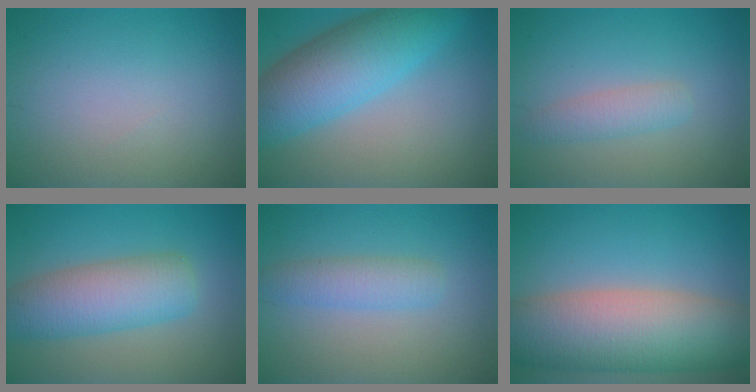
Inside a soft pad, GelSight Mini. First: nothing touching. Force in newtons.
{"total": 9.1, "press": 9.1, "slide": 0.1}
{"total": 2.2, "press": 2.2, "slide": 0.1}
{"total": 6.9, "press": 6.9, "slide": 0.2}
{"total": 2.8, "press": 2.8, "slide": 0.1}
{"total": 12.0, "press": 11.9, "slide": 0.9}